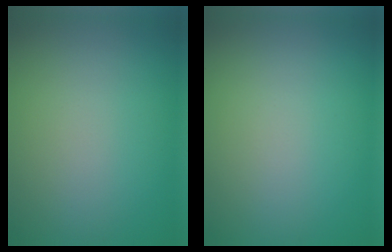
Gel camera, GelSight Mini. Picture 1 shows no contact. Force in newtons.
{"total": 0.0}